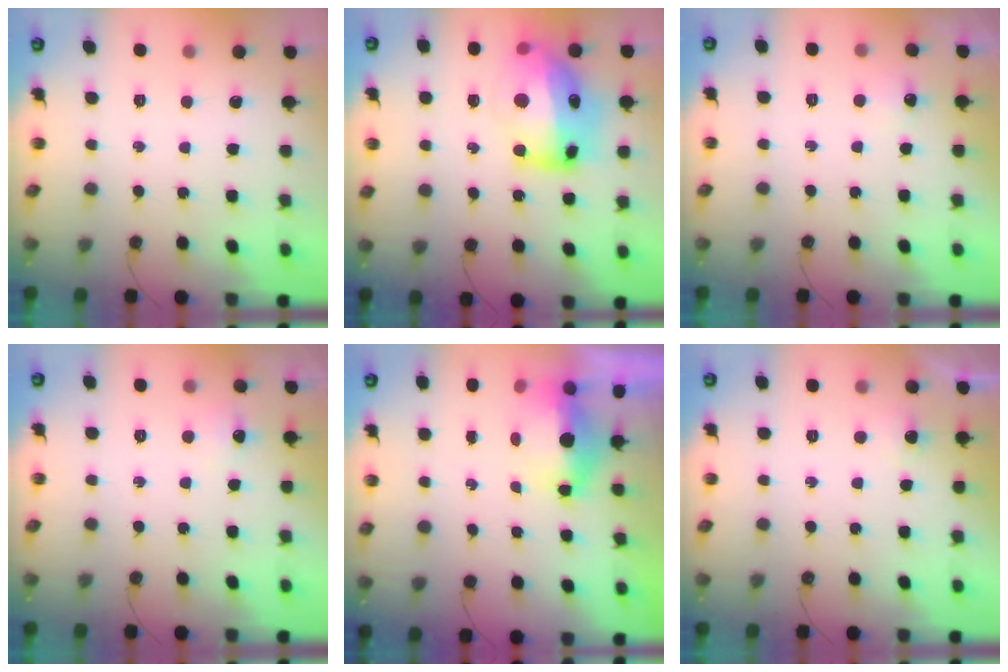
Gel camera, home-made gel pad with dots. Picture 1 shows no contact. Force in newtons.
{"total": 20.1, "press": 20.0, "slide": 2.2}
{"total": 5.0, "press": 4.9, "slide": 0.8}
{"total": 6.1, "press": 6.1, "slide": 0.7}
{"total": 15.1, "press": 8.0, "slide": 12.8}
{"total": 4.9, "press": 4.4, "slide": 2.0}